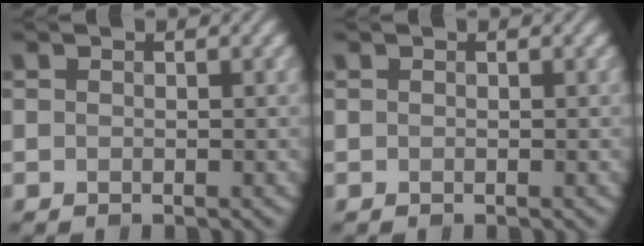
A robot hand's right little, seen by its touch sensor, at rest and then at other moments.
{"total": 0.0}